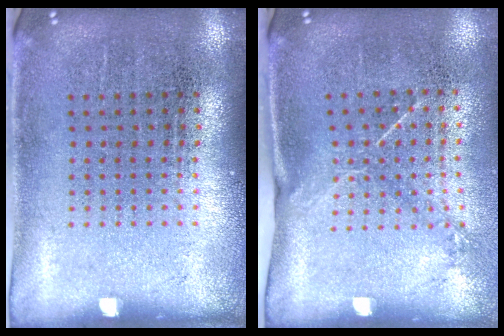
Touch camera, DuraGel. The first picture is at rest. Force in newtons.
{"total": 1.5, "press": 1.0, "slide": 1.0}